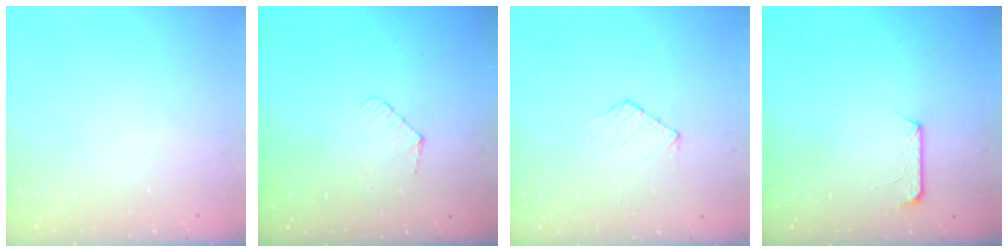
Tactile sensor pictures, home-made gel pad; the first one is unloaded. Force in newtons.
{"total": 3.6, "press": 3.6, "slide": 0.3}
{"total": 5.4, "press": 5.4, "slide": 0.5}
{"total": 7.3, "press": 7.3, "slide": 0.7}